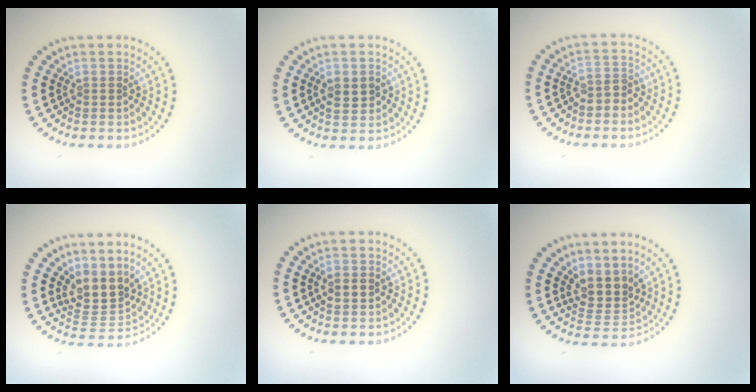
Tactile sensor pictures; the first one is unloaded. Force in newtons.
{"total": 2.3, "press": 2.3, "slide": 0.2}
{"total": 1.8, "press": 1.6, "slide": 0.8}
{"total": 3.5, "press": 2.6, "slide": 2.3}
{"total": 2.0, "press": 2.0, "slide": 0.2}
{"total": 3.0, "press": 2.3, "slide": 1.8}